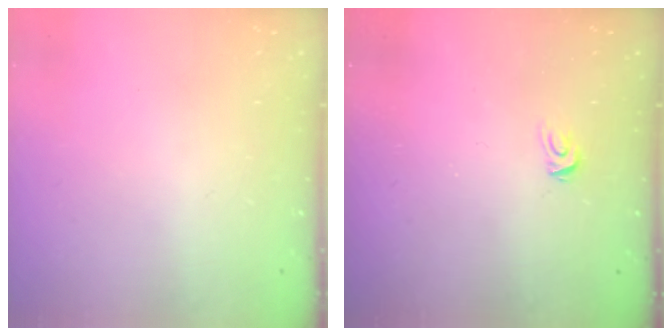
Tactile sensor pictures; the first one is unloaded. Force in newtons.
{"total": 3.3, "press": 3.3, "slide": 0.1}